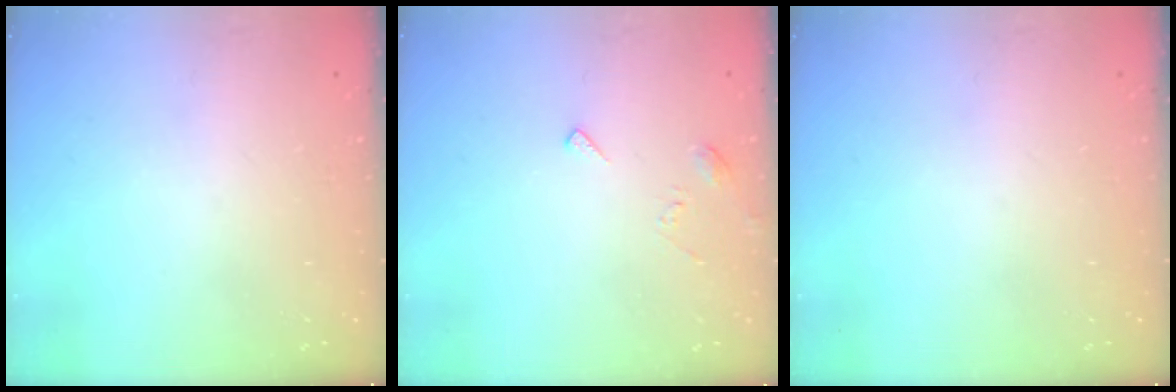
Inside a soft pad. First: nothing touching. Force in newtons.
{"total": 5.8, "press": 5.7, "slide": 0.6}
{"total": 0.0}